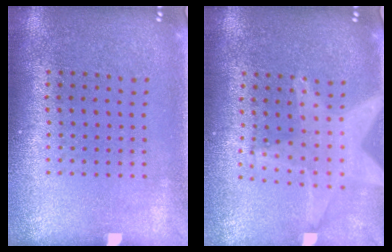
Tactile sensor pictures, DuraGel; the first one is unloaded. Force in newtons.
{"total": 2.1, "press": 1.7, "slide": 1.2}